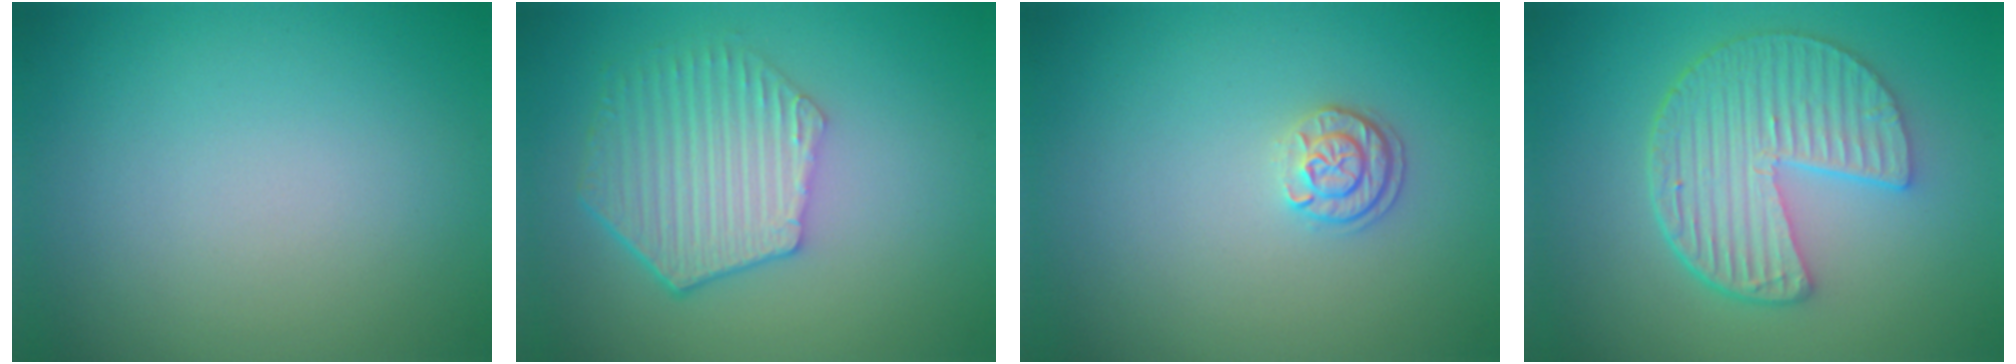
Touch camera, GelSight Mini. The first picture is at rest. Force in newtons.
{"total": 5.9, "press": 4.4, "slide": 3.8}
{"total": 1.7, "press": 1.6, "slide": 0.7}
{"total": 6.6, "press": 4.9, "slide": 4.4}